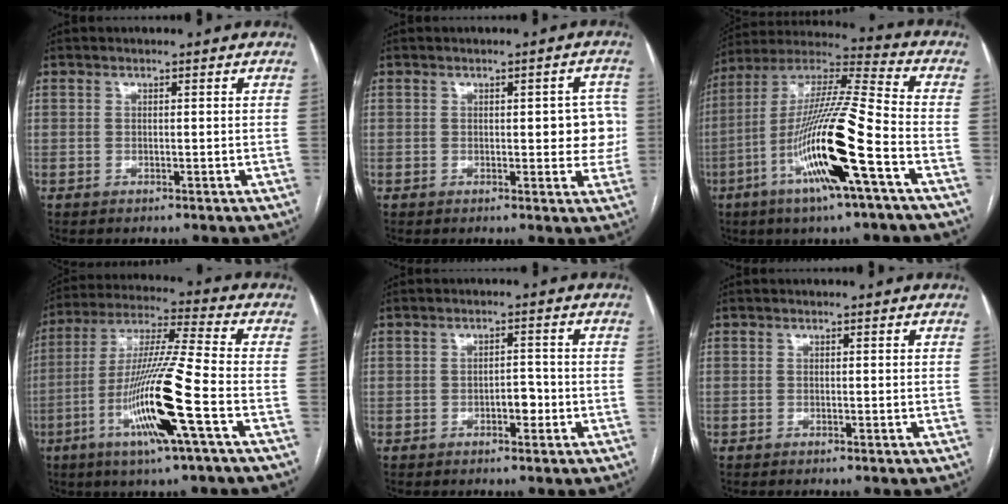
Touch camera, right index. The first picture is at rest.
{"total": 5.6, "force": [0.4, 2.3, 5.1], "torque": [-0.042, 0.016, 0.004]}
{"total": 19.3, "force": [-6.8, 0.5, 18.0], "torque": [-0.363, -0.017, -0.130]}
{"total": 16.1, "force": [-5.6, -0.7, 15.1], "torque": [-0.300, -0.013, -0.109]}
{"total": 2.7, "force": [-1.0, 1.3, 2.1], "torque": [-0.030, 0.006, -0.016]}
{"total": 0.0}